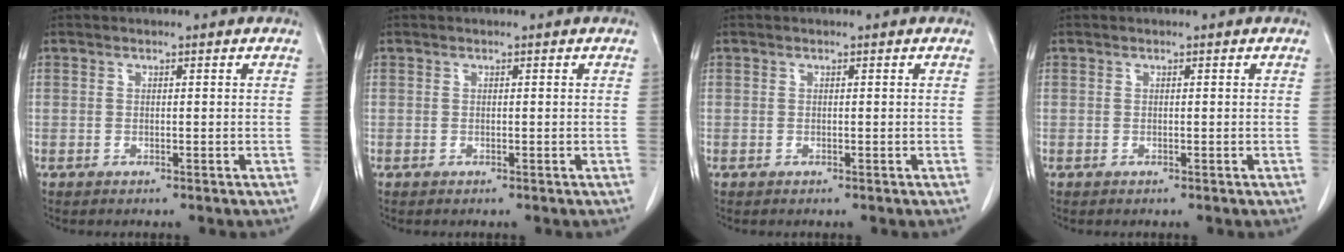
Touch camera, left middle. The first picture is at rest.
{"total": 0.0}
{"total": 0.0}
{"total": 0.0}